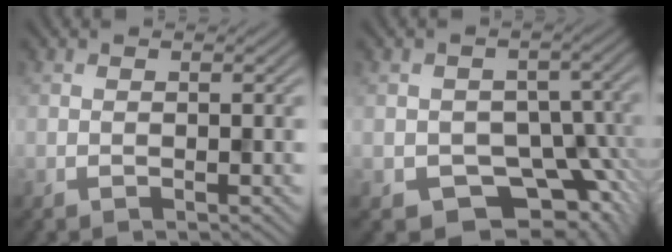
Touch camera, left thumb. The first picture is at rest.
{"total": 7.5, "force": [-3.4, 6.0, 3.1], "torque": [-0.028, -0.017, -0.032]}